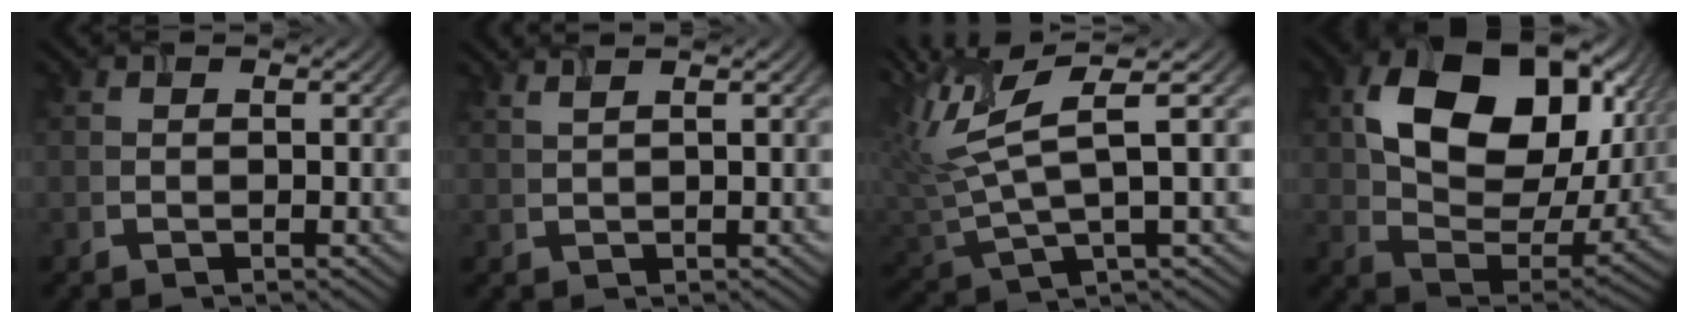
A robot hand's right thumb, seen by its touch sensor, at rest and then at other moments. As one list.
[{"total": 2.4, "force": [1.6, 0.5, 1.6], "torque": [-0.026, 0.008, 0.018]}, {"total": 10.4, "force": [3.8, 2.7, 9.3], "torque": [-0.206, 0.017, 0.073]}, {"total": 16.2, "force": [5.7, 10.6, 10.9], "torque": [-0.201, -0.008, 0.113]}]